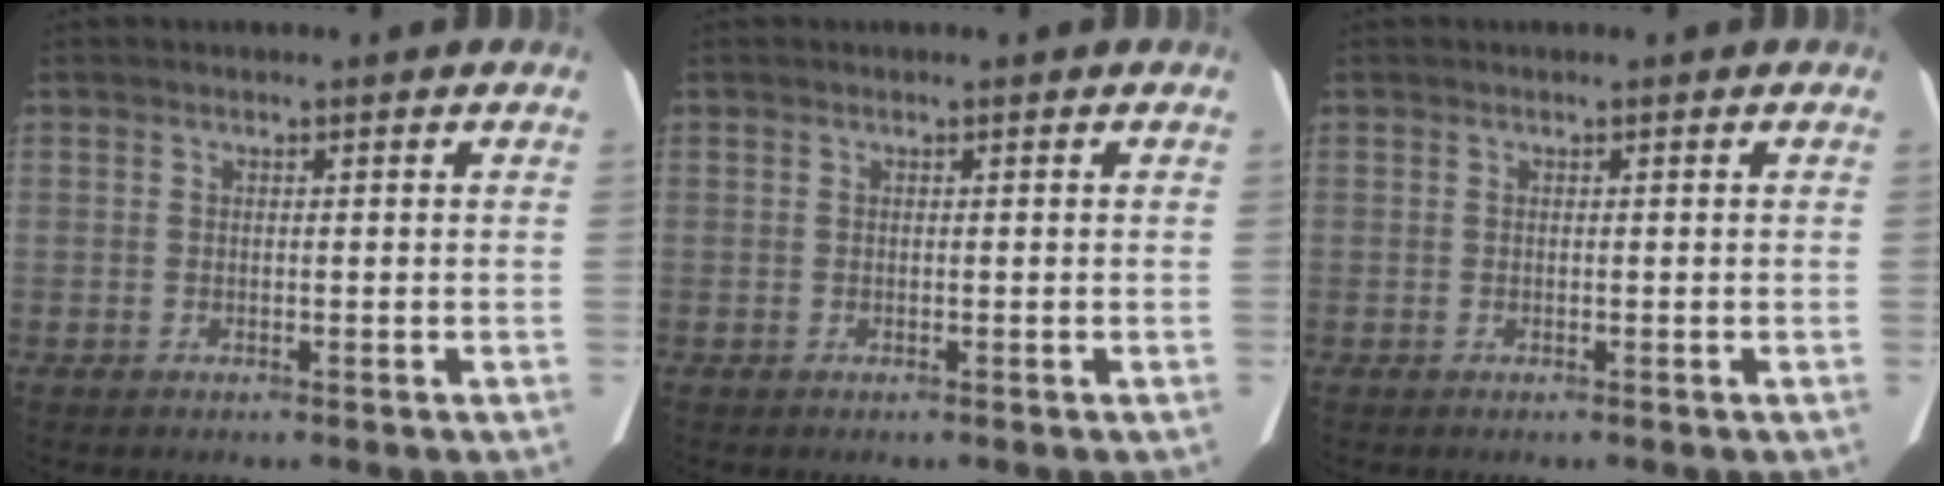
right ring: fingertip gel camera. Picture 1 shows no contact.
{"total": 0.0}
{"total": 0.0}